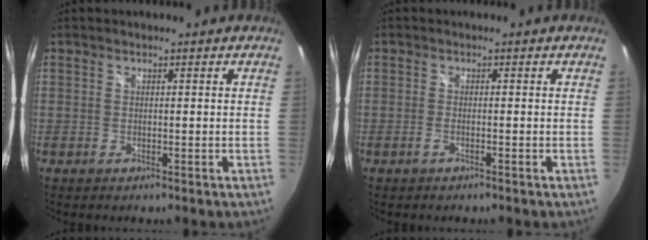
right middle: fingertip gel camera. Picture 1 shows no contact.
{"total": 1.0, "force": [-0.7, 0.1, 0.7], "torque": [-0.016, 0.001, -0.016]}